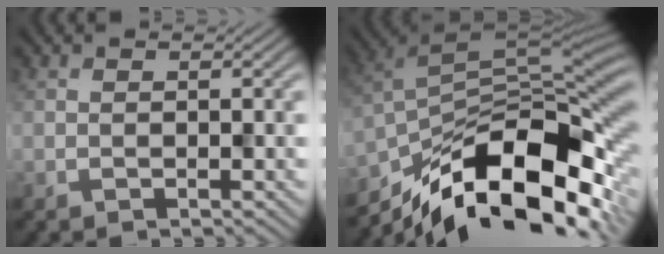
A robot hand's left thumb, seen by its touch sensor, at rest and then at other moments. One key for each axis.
{"total": 16.1, "fx": -9.4, "fy": 6.4, "fz": 11.4, "tx": -0.214, "ty": -0.007, "tz": -0.169}